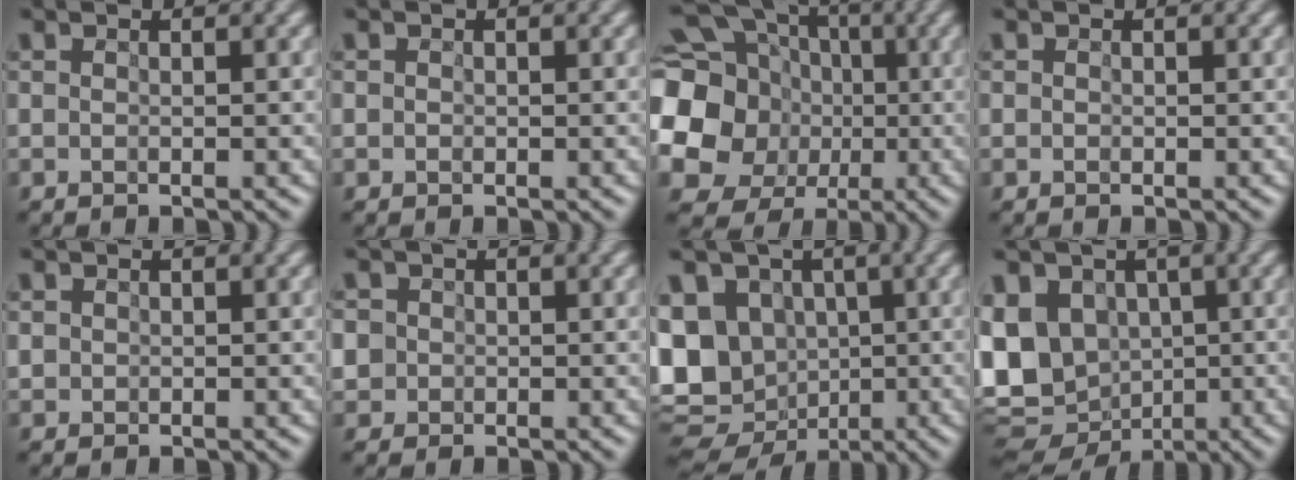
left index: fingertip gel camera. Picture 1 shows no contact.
{"total": 1.0, "force": [0.2, 0.9, 0.4], "torque": [0.004, 0.012, -0.008]}
{"total": 20.7, "force": [-0.8, 19.0, 8.1], "torque": [-0.208, 0.000, -0.043]}
{"total": 0.7, "force": [0.2, 0.6, 0.3], "torque": [0.003, 0.010, -0.009]}
{"total": 0.9, "force": [0.1, 0.9, 0.1], "torque": [-0.003, 0.008, 0.008]}
{"total": 5.5, "force": [-0.2, 5.2, 1.7], "torque": [-0.059, 0.024, -0.019]}
{"total": 15.3, "force": [-2.9, 13.1, 7.3], "torque": [-0.170, -0.005, -0.057]}
{"total": 14.7, "force": [-2.3, 11.9, 8.3], "torque": [-0.182, 0.003, -0.051]}